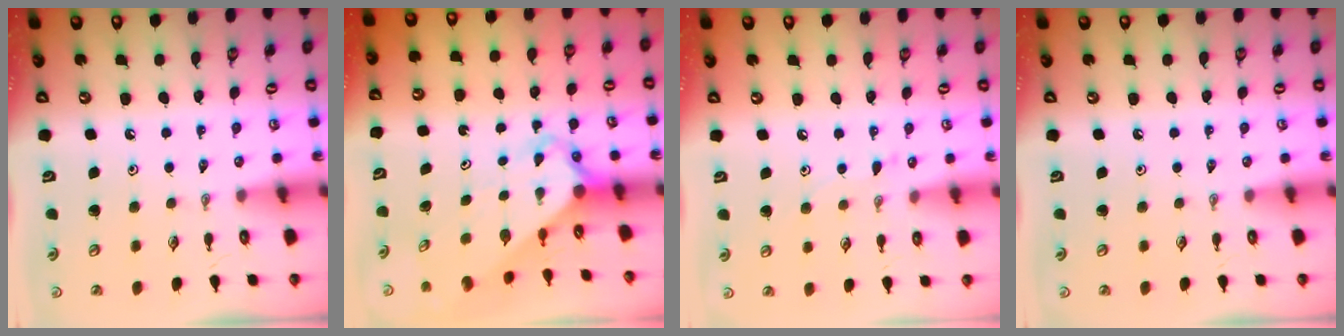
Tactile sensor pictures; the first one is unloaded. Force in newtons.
{"total": 3.3, "press": 3.3, "slide": 0.2}
{"total": 5.5, "press": 5.5, "slide": 0.4}
{"total": 0.0}